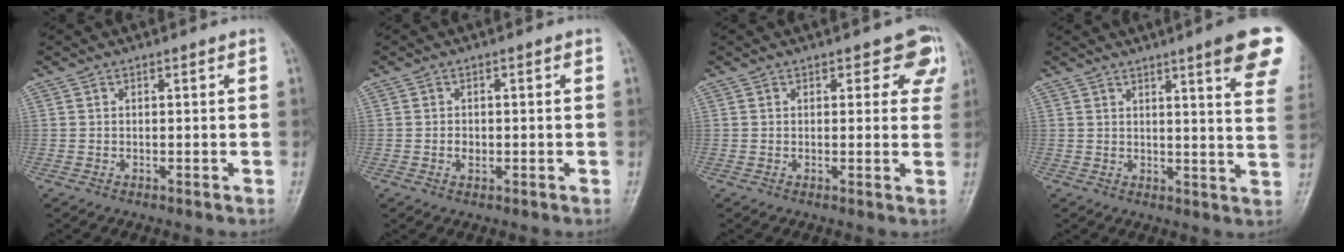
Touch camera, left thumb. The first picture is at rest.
{"total": 2.1, "force": [-0.5, 1.8, 1.1], "torque": [-0.007, 0.003, -0.007]}
{"total": 5.1, "force": [2.8, 3.1, 3.0], "torque": [0.012, -0.007, 0.022]}
{"total": 13.6, "force": [8.2, 1.5, 10.8], "torque": [-0.113, -0.033, 0.087]}